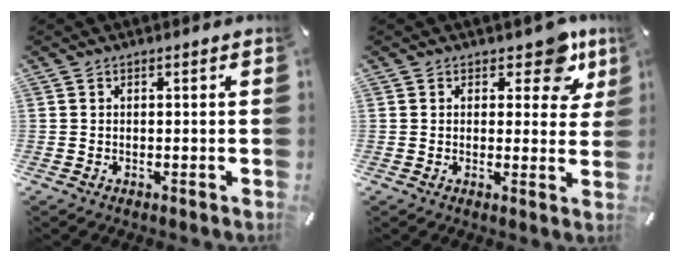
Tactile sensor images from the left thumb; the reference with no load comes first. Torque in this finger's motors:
{"motor_torque": [0.50, 0.44, 0.45, -0.51, 0.06]}